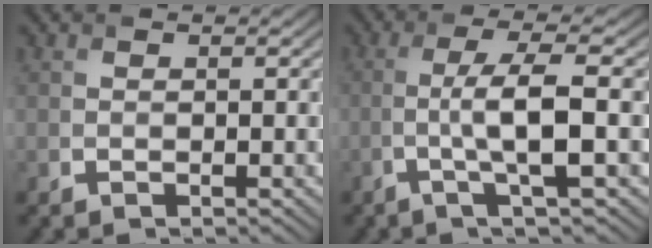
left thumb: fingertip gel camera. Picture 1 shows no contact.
{"total": 5.9, "force": [-1.3, 0.7, 5.7], "torque": [-0.099, 0.016, -0.040]}